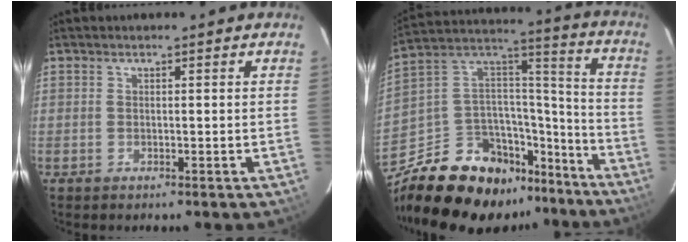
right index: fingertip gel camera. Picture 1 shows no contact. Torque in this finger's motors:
{"motor_torque": [0.59, -0.62, 0.06, -0.21]}